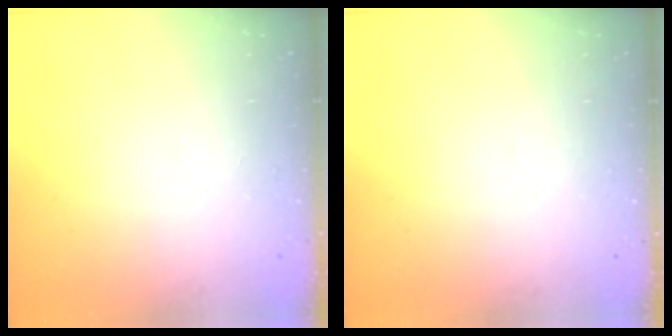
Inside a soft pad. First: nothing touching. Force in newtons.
{"total": 0.0}